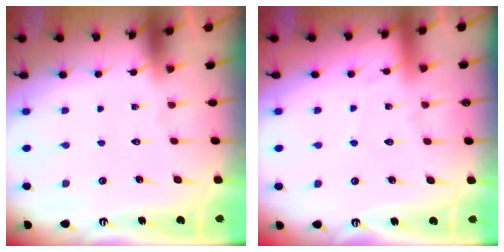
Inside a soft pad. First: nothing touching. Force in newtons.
{"total": 2.9, "press": 2.8, "slide": 0.4}